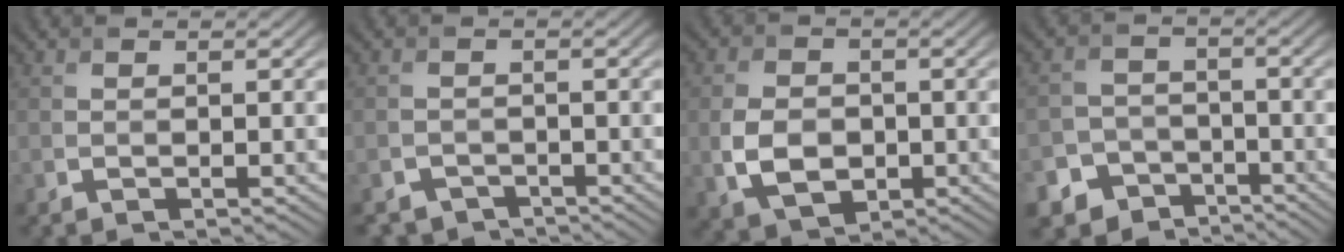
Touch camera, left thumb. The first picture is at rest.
{"total": 2.5, "force": [-2.1, 1.3, 0.3], "torque": [-0.002, -0.006, -0.041]}
{"total": 6.1, "force": [-1.2, 4.5, 4.0], "torque": [-0.090, -0.010, -0.023]}
{"total": 7.1, "force": [-4.9, 5.0, 1.4], "torque": [-0.030, -0.012, -0.088]}